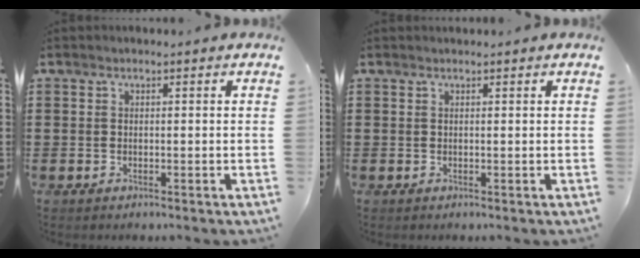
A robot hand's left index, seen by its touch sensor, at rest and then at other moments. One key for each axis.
{"total": 0.0}